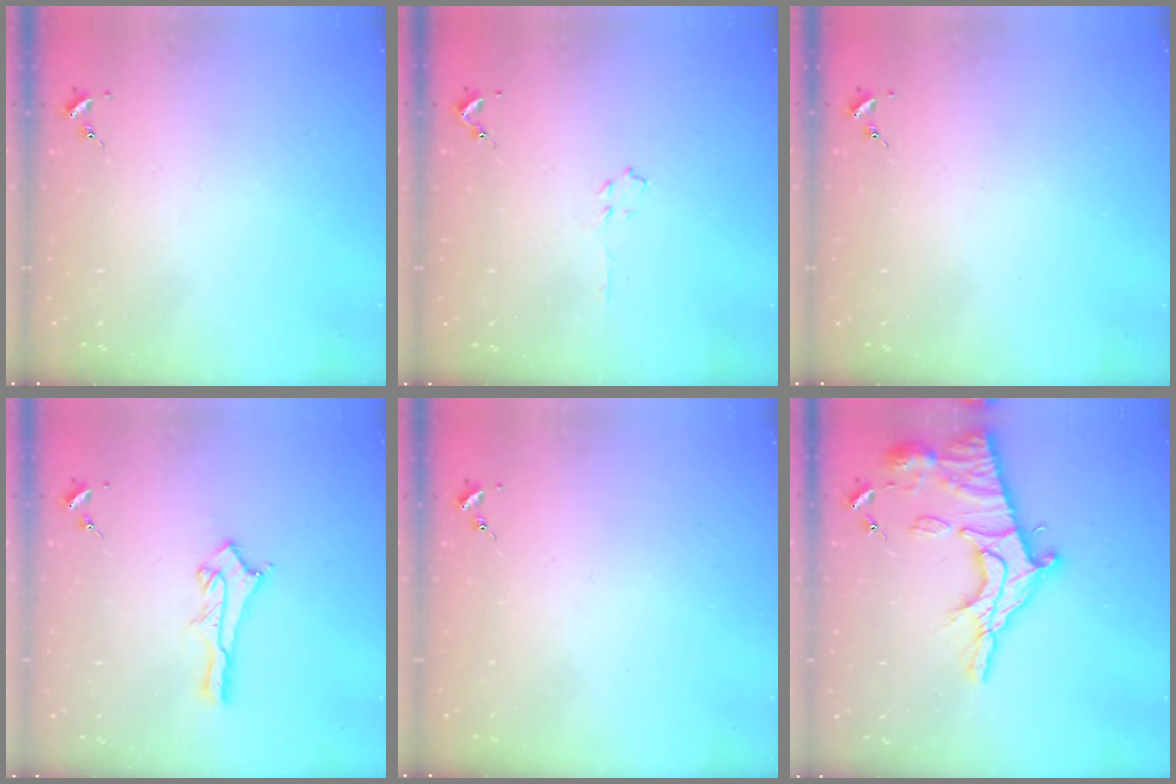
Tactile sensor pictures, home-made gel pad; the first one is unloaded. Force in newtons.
{"total": 3.5, "press": 3.4, "slide": 0.5}
{"total": 0.0}
{"total": 12.5, "press": 12.5, "slide": 1.2}
{"total": 0.0}
{"total": 19.8, "press": 19.8, "slide": 1.8}